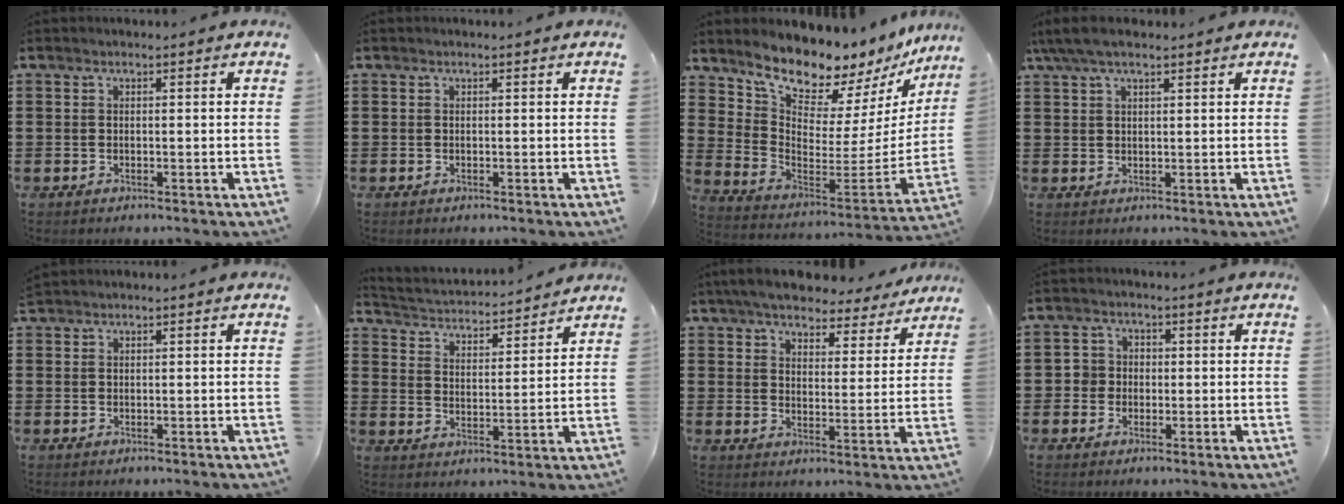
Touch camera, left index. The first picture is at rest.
{"total": 0.0}
{"total": 8.8, "force": [8.6, 1.6, 1.4], "torque": [-0.064, -0.086, 0.148]}
{"total": 4.2, "force": [2.8, 1.1, 2.9], "torque": [-0.061, 0.007, 0.052]}
{"total": 0.7, "force": [0.7, 0.0, 0.1], "torque": [-0.003, -0.001, 0.014]}
{"total": 2.9, "force": [2.9, 0.0, -0.1], "torque": [-0.020, -0.029, 0.042]}
{"total": 6.1, "force": [5.8, 1.0, 1.4], "torque": [-0.055, -0.029, 0.103]}
{"total": 2.6, "force": [-0.2, 2.6, 0.6], "torque": [-0.023, 0.009, -0.008]}